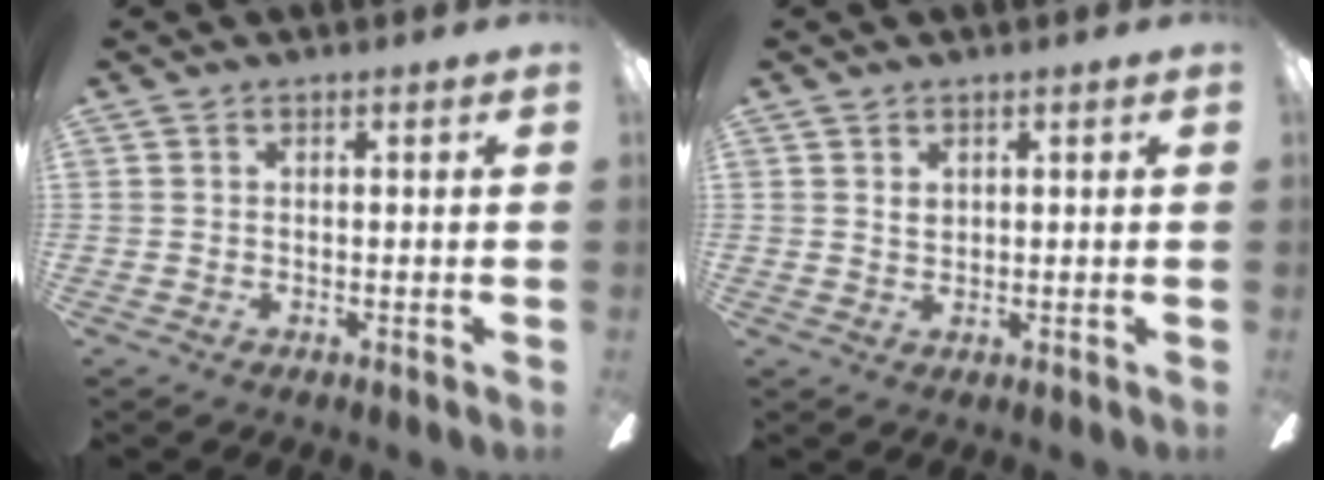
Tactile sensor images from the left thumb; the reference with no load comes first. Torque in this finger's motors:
{"motor_torque": [0.00, 0.00, 0.27, -0.28, 0.00]}